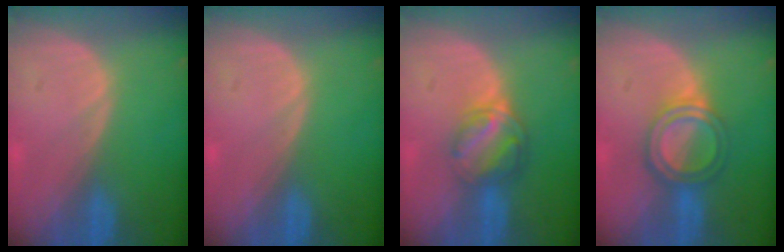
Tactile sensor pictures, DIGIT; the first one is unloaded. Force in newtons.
{"total": 0.0}
{"total": 6.4, "press": 5.4, "slide": 3.3}
{"total": 6.0, "press": 5.5, "slide": 2.4}